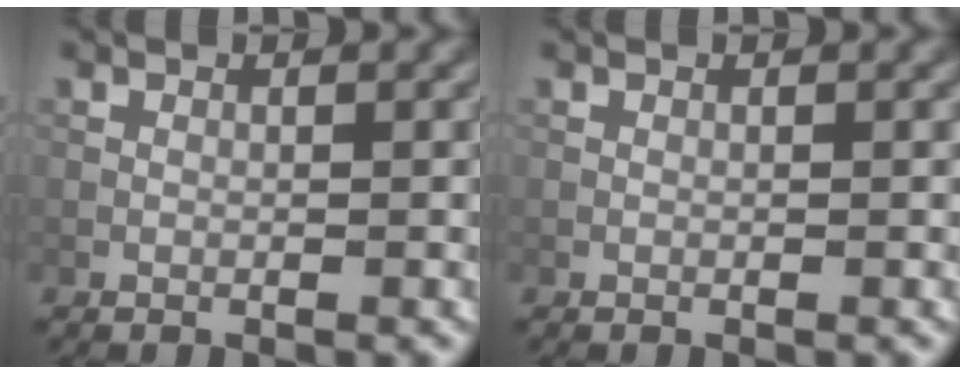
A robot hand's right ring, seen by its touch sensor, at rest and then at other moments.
{"total": 0.0}